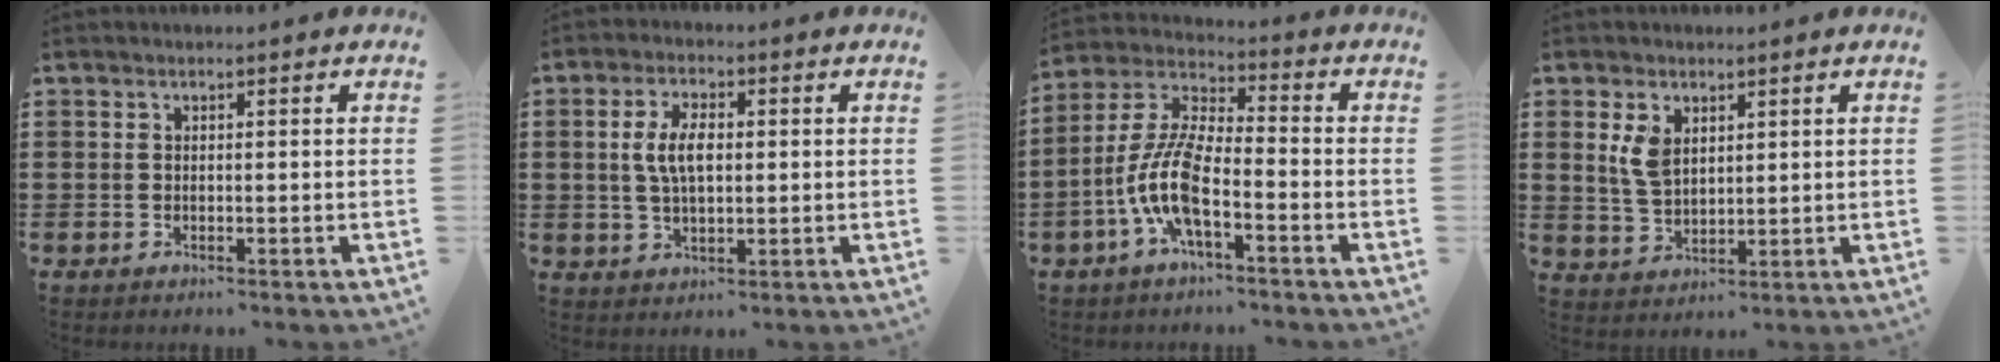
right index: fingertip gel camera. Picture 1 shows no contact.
{"total": 5.9, "force": [0.5, 2.7, 5.2], "torque": [-0.112, 0.008, 0.005]}
{"total": 9.7, "force": [-4.0, 2.9, 8.3], "torque": [-0.202, -0.010, -0.083]}
{"total": 4.4, "force": [1.9, 2.7, 2.9], "torque": [-0.073, 0.006, 0.032]}